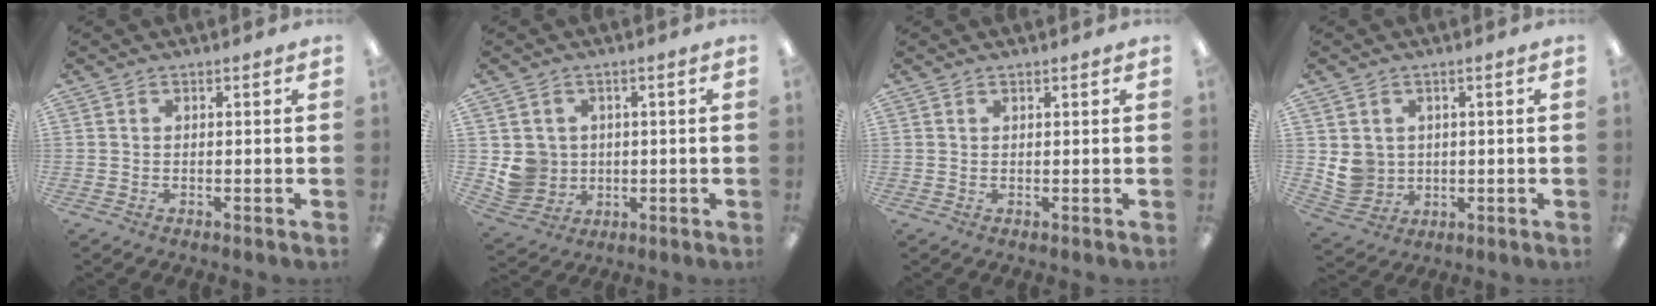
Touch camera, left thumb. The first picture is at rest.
{"total": 6.8, "force": [1.0, 6.6, 1.1], "torque": [-0.032, 0.002, 0.030]}
{"total": 0.8, "force": [0.7, 0.2, 0.3], "torque": [-0.007, 0.001, 0.012]}
{"total": 6.1, "force": [1.5, 5.7, 1.3], "torque": [-0.032, -0.001, 0.034]}